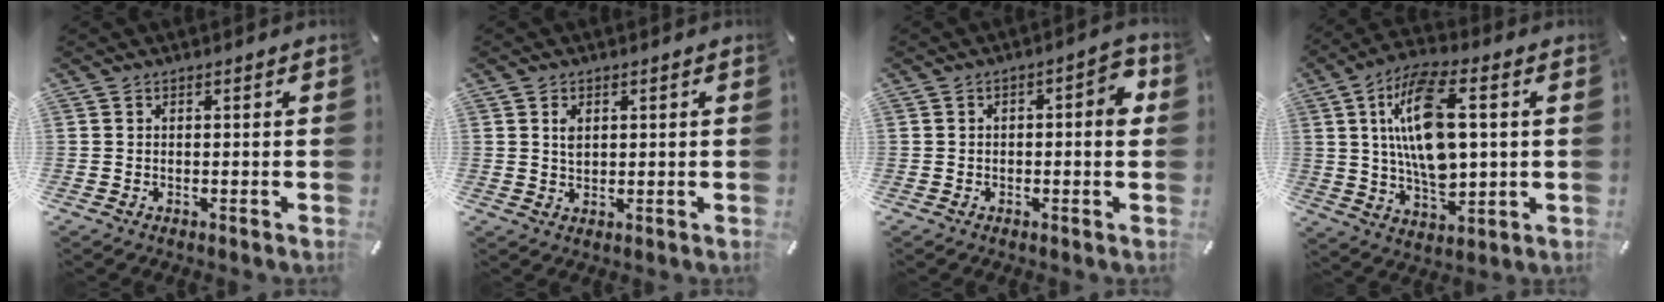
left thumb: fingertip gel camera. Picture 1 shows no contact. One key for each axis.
{"total": 2.4, "fx": 0.9, "fy": 1.7, "fz": 1.5, "tx": -0.027, "ty": 0.000, "tz": 0.014}
{"total": 4.7, "fx": -0.3, "fy": 1.9, "fz": 4.3, "tx": -0.052, "ty": 0.006, "tz": -0.014}
{"total": 16.9, "fx": 2.9, "fy": 8.1, "fz": 14.5, "tx": -0.303, "ty": 0.004, "tz": 0.047}